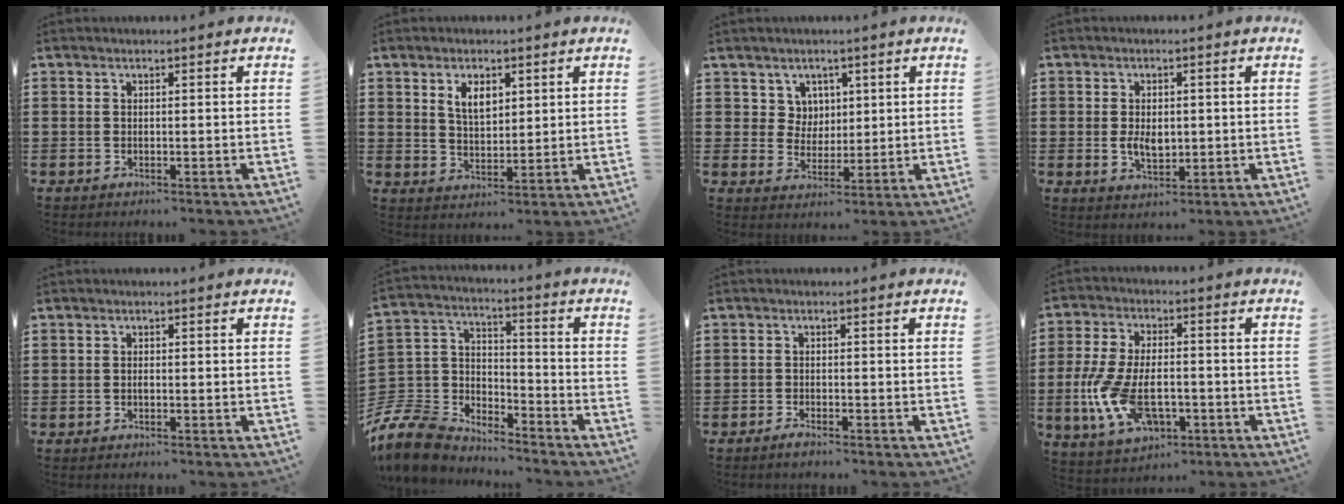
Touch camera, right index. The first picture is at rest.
{"total": 4.2, "force": [2.1, 2.2, 2.8], "torque": [-0.056, 0.005, 0.036]}
{"total": 4.5, "force": [2.1, 3.9, 0.6], "torque": [-0.025, 0.012, 0.038]}
{"total": 3.8, "force": [0.0, 2.4, 3.0], "torque": [-0.051, 0.005, -0.003]}
{"total": 0.6, "force": [-0.1, 0.3, 0.5], "torque": [-0.013, -0.002, -0.002]}
{"total": 9.1, "force": [-8.0, 3.9, 1.9], "torque": [-0.084, 0.005, -0.166]}
{"total": 1.3, "force": [-1.2, 0.2, 0.4], "torque": [-0.010, -0.003, -0.022]}
{"total": 10.4, "force": [-2.8, 5.5, 8.4], "torque": [-0.196, -0.001, -0.053]}